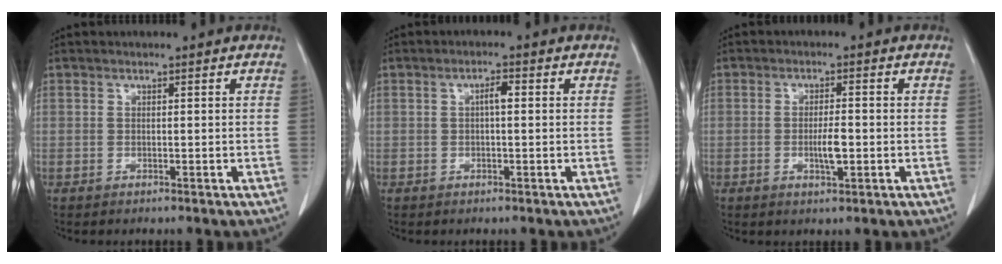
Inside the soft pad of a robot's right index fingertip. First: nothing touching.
{"total": 2.0, "force": [0.2, 0.5, 1.9], "torque": [-0.033, 0.005, 0.003]}
{"total": 3.7, "force": [-0.8, 0.8, 3.6], "torque": [-0.066, -0.002, -0.011]}